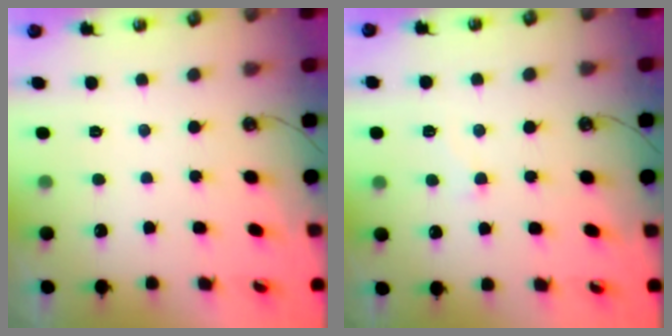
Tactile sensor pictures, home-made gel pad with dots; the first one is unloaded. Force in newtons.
{"total": 4.1, "press": 4.0, "slide": 0.9}